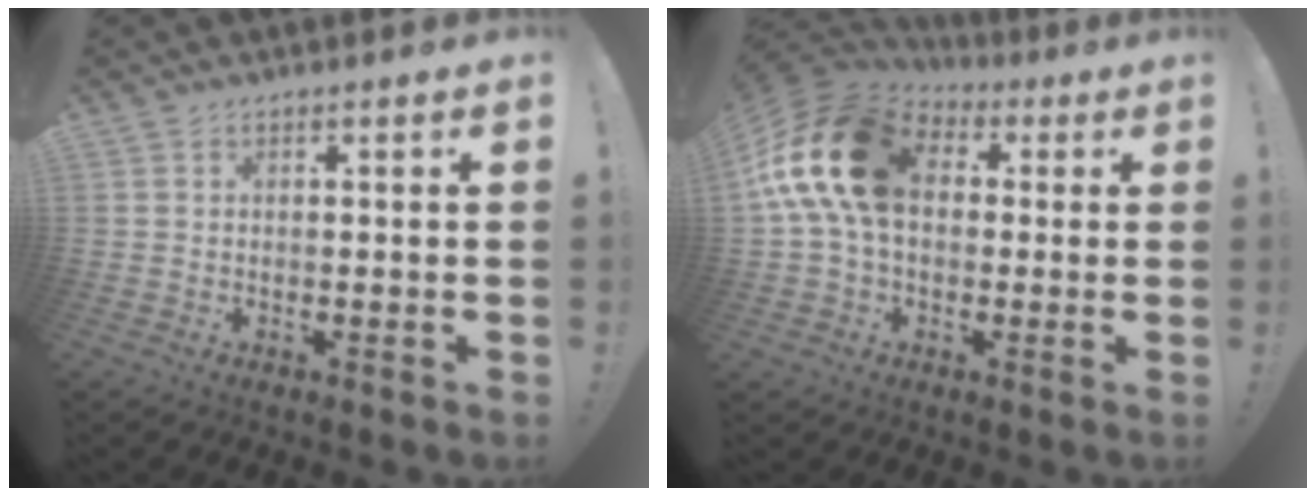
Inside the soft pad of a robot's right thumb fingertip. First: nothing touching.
{"total": 20.6, "force": [4.1, 13.7, 14.8], "torque": [-0.276, 0.015, 0.079]}